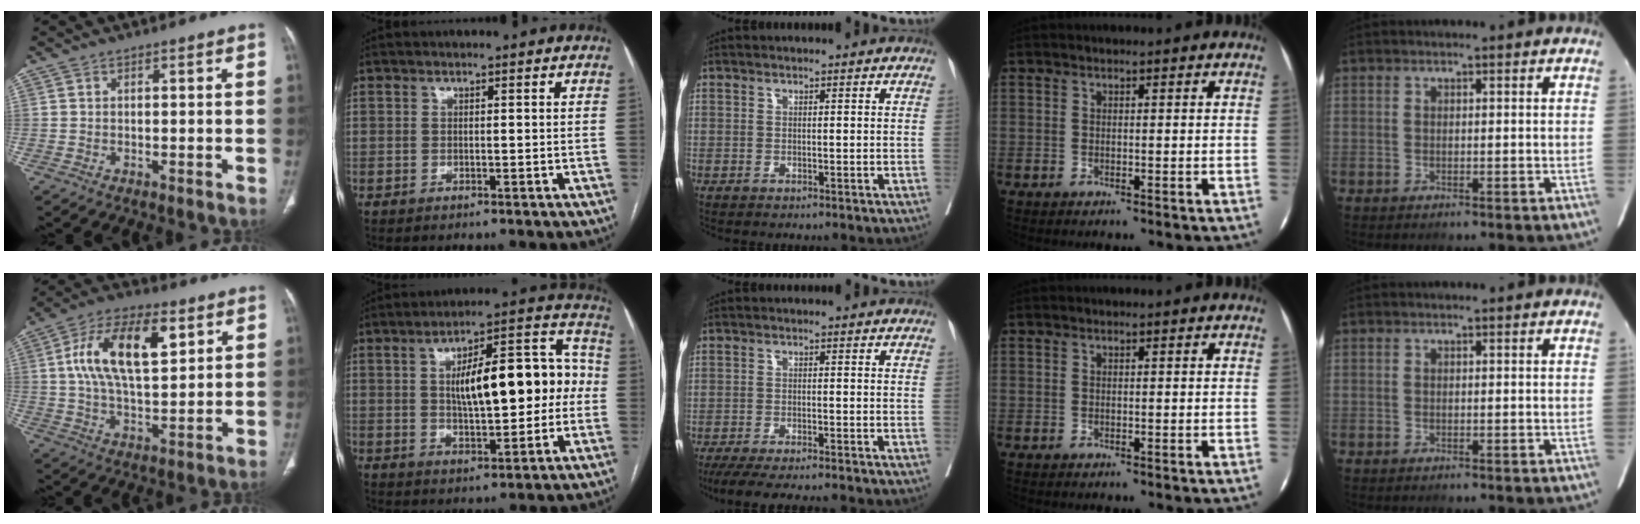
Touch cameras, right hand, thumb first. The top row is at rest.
{"thumb": {"total": 16.5, "force": [5.2, 7.7, 13.6], "torque": [-0.234, 0.000, 0.091]}, "index": {"total": 15.9, "force": [0.8, 5.5, 15.0], "torque": [-0.217, 0.045, 0.017]}, "middle": {"total": 11.2, "force": [-9.9, 0.7, 5.3], "torque": [-0.064, -0.018, -0.142]}}